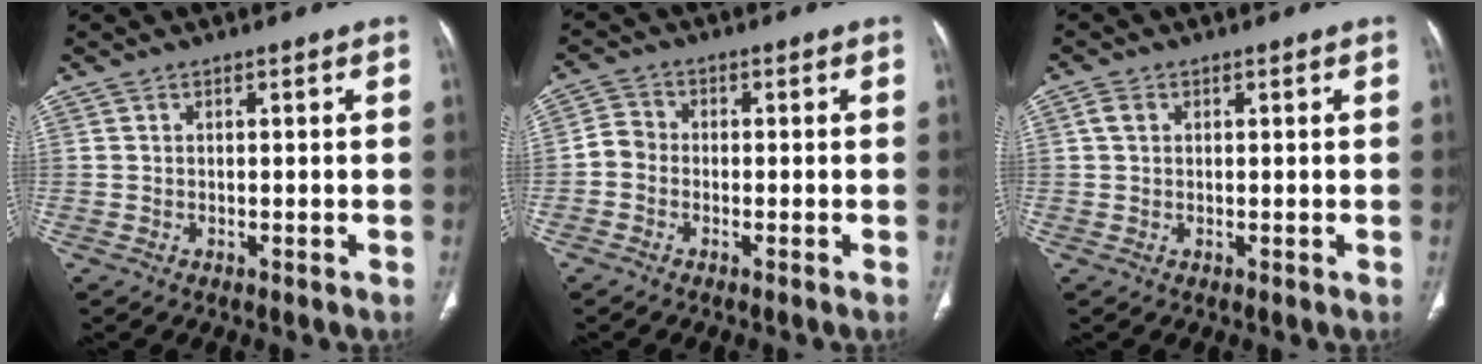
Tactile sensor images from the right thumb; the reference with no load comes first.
{"total": 3.2, "force": [-1.2, 2.5, 1.7], "torque": [-0.024, 0.010, -0.035]}
{"total": 1.7, "force": [0.5, 1.3, 1.0], "torque": [-0.020, 0.005, 0.009]}